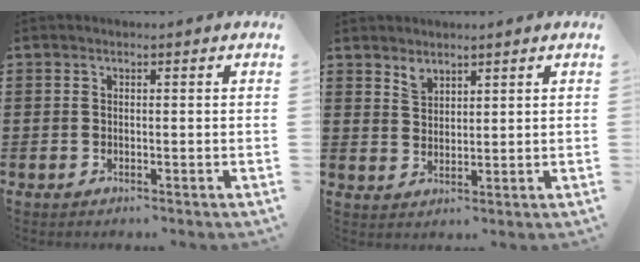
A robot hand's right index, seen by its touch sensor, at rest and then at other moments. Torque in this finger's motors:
{"motor_torque": [-0.01, 0.03, 0.00, 0.03]}